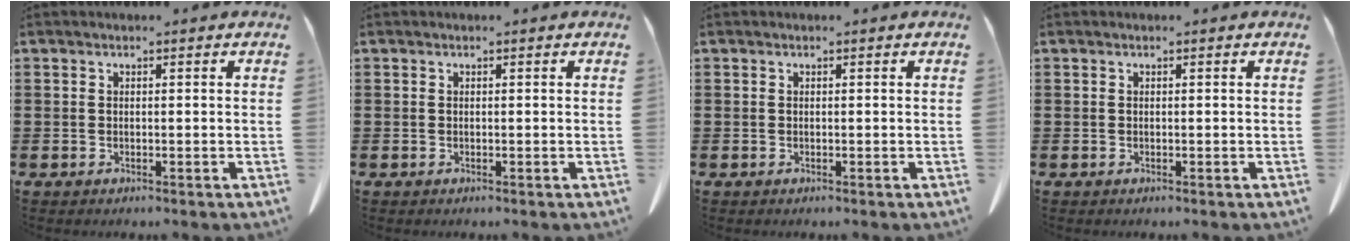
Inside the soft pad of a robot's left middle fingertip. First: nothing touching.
{"total": 0.0}
{"total": 0.0}
{"total": 0.0}